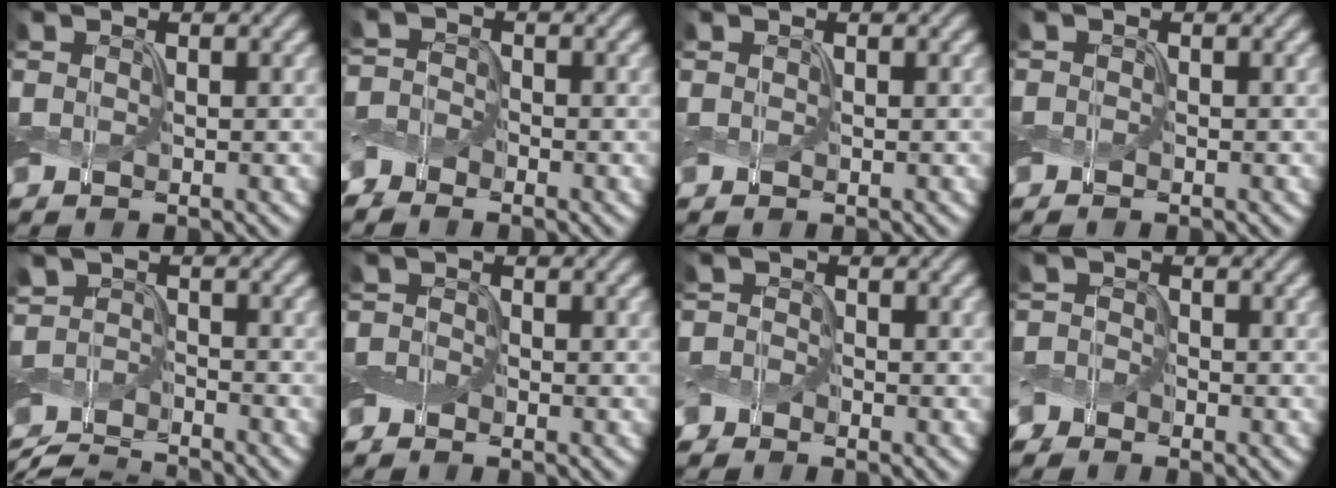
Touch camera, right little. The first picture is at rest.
{"total": 2.3, "force": [-2.2, 0.7, -0.2], "torque": [0.009, 0.005, -0.059]}
{"total": 0.0}
{"total": 0.0}
{"total": 4.6, "force": [-4.5, 0.9, 0.8], "torque": [-0.003, -0.009, -0.099]}
{"total": 1.3, "force": [-1.2, 0.5, 0.0], "torque": [0.006, 0.005, -0.030]}
{"total": 2.4, "force": [-1.8, 1.6, 0.1], "torque": [0.014, 0.007, -0.047]}
{"total": 2.4, "force": [-2.0, 1.3, -0.1], "torque": [0.016, 0.004, -0.050]}